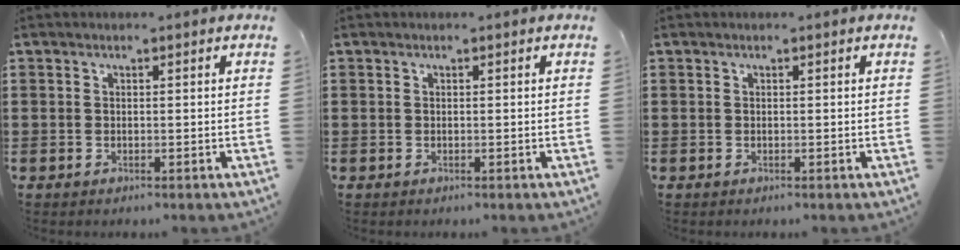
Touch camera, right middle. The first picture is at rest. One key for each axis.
{"total": 0.0}
{"total": 0.0}